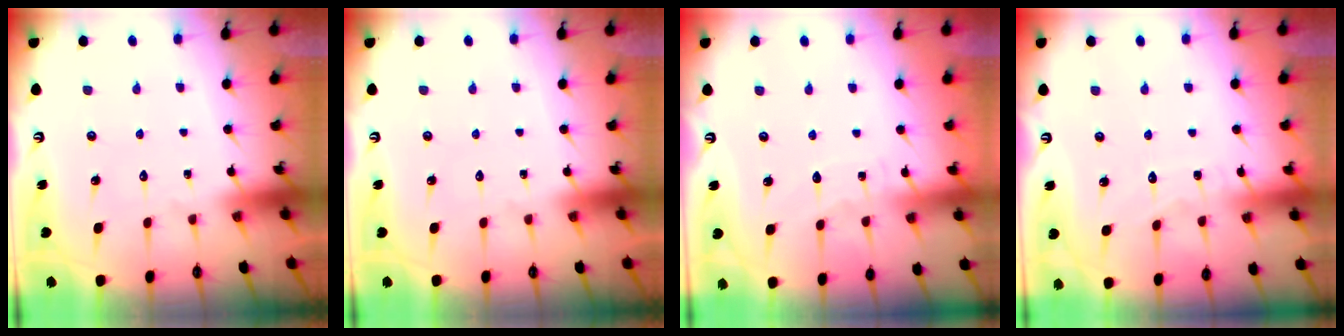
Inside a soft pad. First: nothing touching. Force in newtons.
{"total": 0.0}
{"total": 3.7, "press": 3.7, "slide": 0.4}
{"total": 3.9, "press": 3.9, "slide": 0.2}